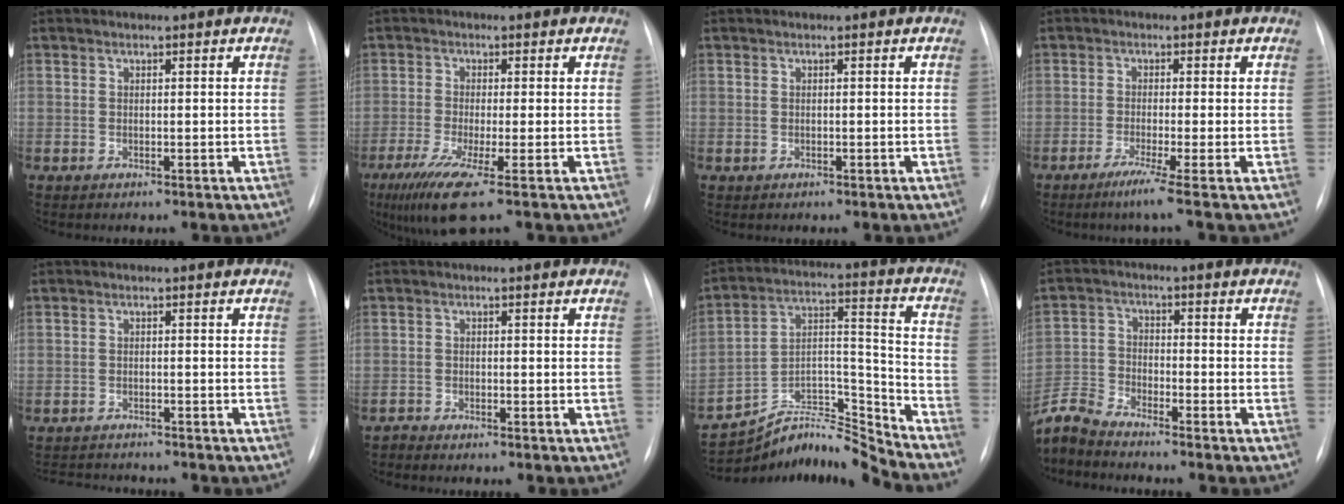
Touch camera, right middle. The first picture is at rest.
{"total": 7.2, "force": [-4.2, -0.2, 5.9], "torque": [-0.111, -0.026, -0.078]}
{"total": 0.0}
{"total": 3.7, "force": [-2.3, -1.4, 2.5], "torque": [-0.050, -0.012, -0.050]}
{"total": 5.2, "force": [-5.1, 0.6, 0.8], "torque": [-0.010, -0.006, -0.079]}
{"total": 1.0, "force": [-1.0, 0.0, -0.3], "torque": [0.006, -0.005, -0.022]}
{"total": 12.7, "force": [-12.6, -1.7, -0.2], "torque": [0.008, 0.065, -0.225]}
{"total": 8.3, "force": [-8.1, 0.4, 1.6], "torque": [-0.044, -0.001, -0.166]}